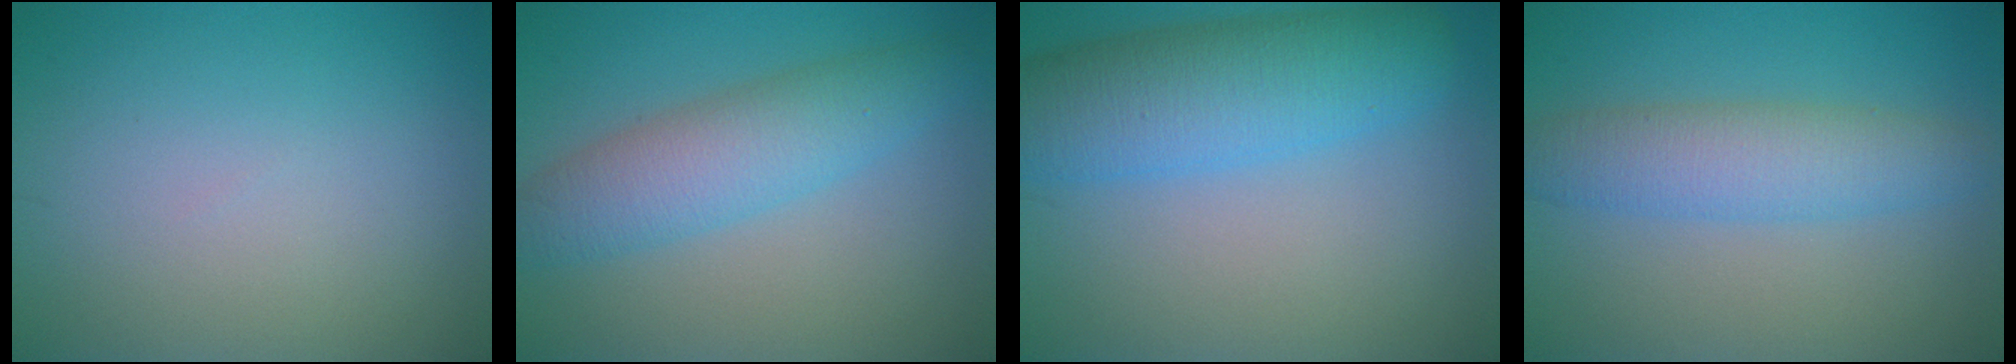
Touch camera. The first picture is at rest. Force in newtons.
{"total": 5.3, "press": 5.3, "slide": 0.2}
{"total": 7.8, "press": 7.8, "slide": 0.5}
{"total": 4.5, "press": 4.5, "slide": 0.1}